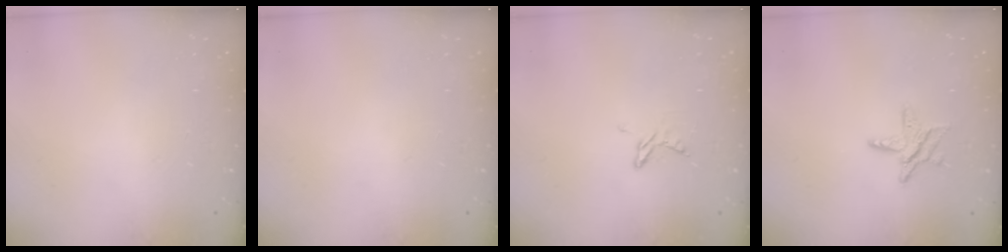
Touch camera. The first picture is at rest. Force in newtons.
{"total": 0.0}
{"total": 5.4, "press": 5.4, "slide": 0.5}
{"total": 7.4, "press": 7.4, "slide": 0.2}